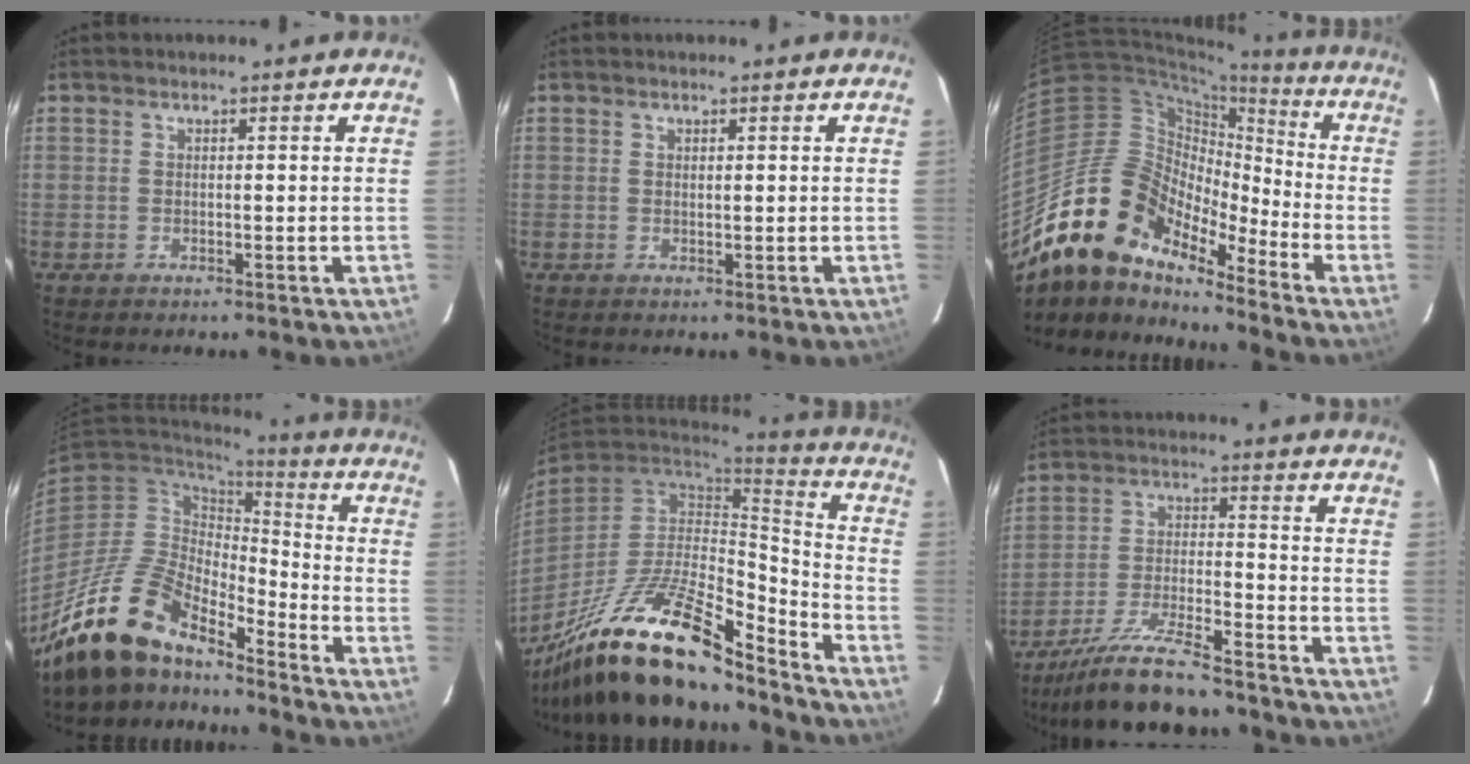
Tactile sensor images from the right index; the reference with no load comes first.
{"total": 0.6, "force": [0.3, 0.2, 0.4], "torque": [-0.008, 0.002, 0.007]}
{"total": 19.0, "force": [-14.8, 7.7, 9.1], "torque": [-0.158, 0.004, -0.292]}
{"total": 16.2, "force": [-13.8, 4.8, 6.9], "torque": [-0.142, -0.007, -0.265]}
{"total": 25.9, "force": [-18.2, 7.7, 16.7], "torque": [-0.312, -0.031, -0.311]}
{"total": 15.2, "force": [-13.4, 2.1, 6.8], "torque": [-0.144, -0.022, -0.228]}